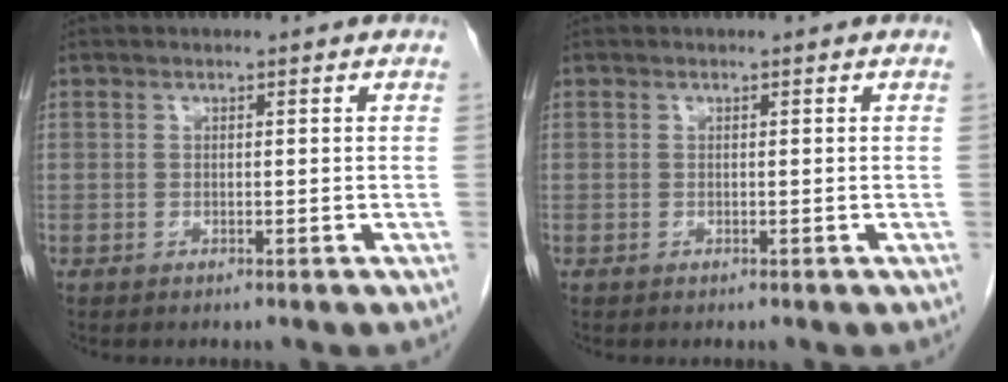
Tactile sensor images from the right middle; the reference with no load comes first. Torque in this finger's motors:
{"motor_torque": [0.00, 0.00, 0.02, -0.01]}